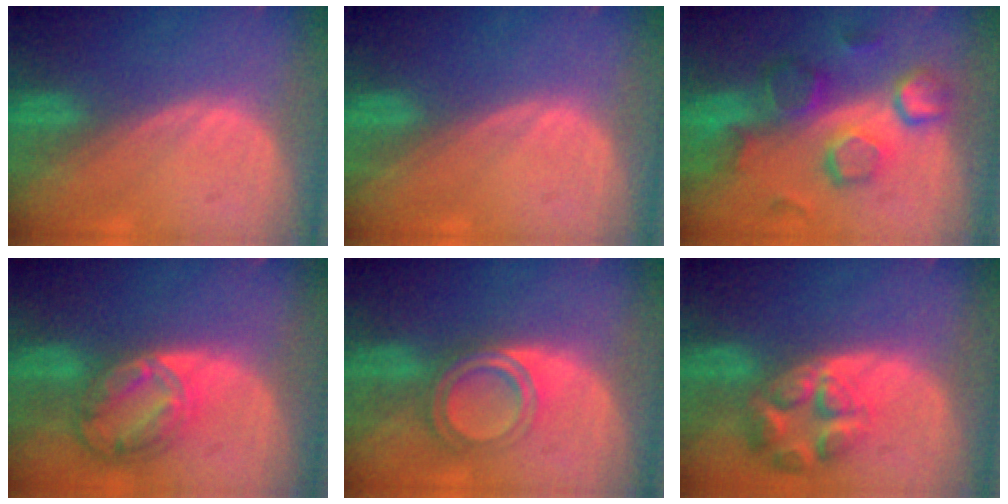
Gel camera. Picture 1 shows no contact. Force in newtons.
{"total": 0.0}
{"total": 10.6, "press": 9.3, "slide": 5.0}
{"total": 8.6, "press": 7.3, "slide": 4.5}
{"total": 6.0, "press": 5.2, "slide": 3.0}
{"total": 7.8, "press": 7.0, "slide": 3.6}